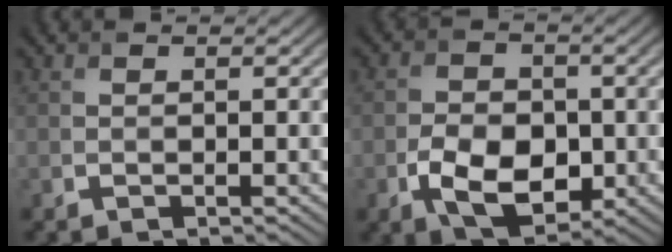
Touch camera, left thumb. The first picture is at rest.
{"total": 7.2, "force": [-2.1, 4.8, 5.0], "torque": [-0.094, -0.009, -0.040]}